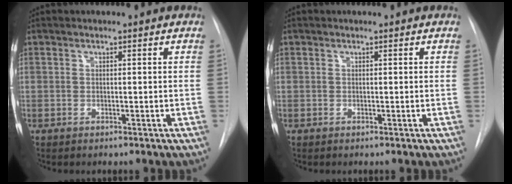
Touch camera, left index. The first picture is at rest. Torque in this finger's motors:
{"motor_torque": [-0.05, 0.05, 0.00, 0.00]}